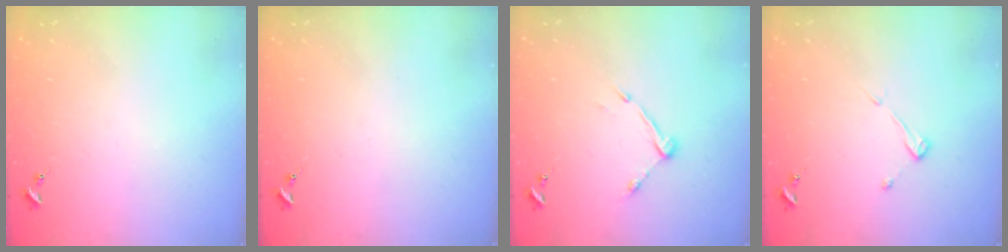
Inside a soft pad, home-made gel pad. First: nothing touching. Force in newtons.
{"total": 0.0}
{"total": 6.9, "press": 6.9, "slide": 0.3}
{"total": 3.8, "press": 3.8, "slide": 0.3}